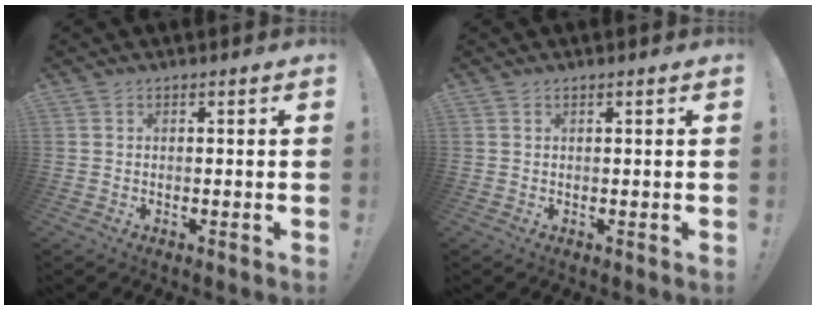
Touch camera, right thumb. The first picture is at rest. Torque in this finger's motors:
{"motor_torque": [0.10, 0.01, -0.09, 0.17, 0.04]}